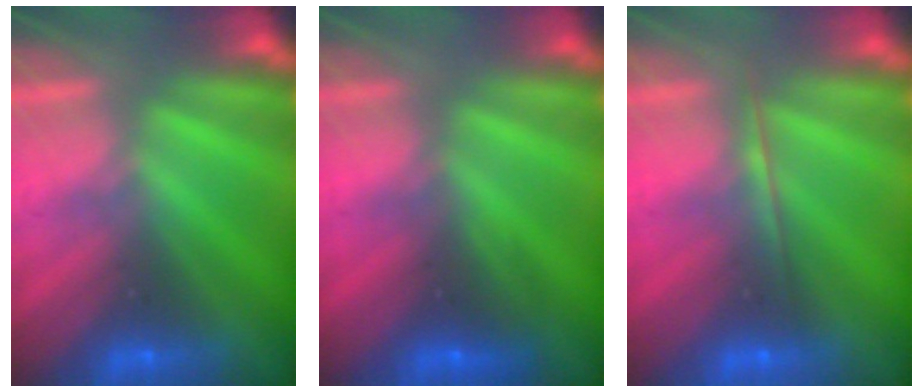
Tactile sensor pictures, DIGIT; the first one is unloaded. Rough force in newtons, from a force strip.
{"total": 2.5}
{"total": 1.7}